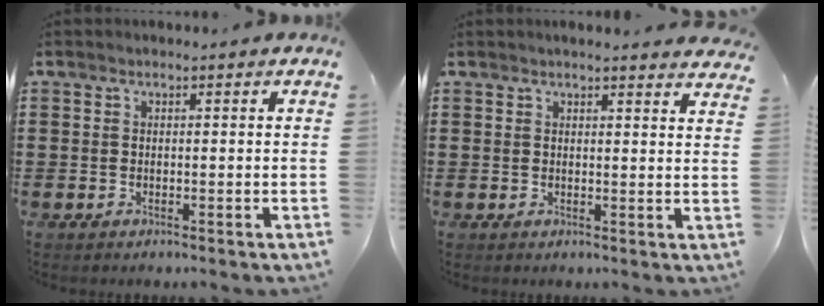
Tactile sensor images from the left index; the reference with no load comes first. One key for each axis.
{"total": 2.0, "fx": 2.0, "fy": -0.1, "fz": 0.3, "tx": -0.005, "ty": -0.006, "tz": 0.036}